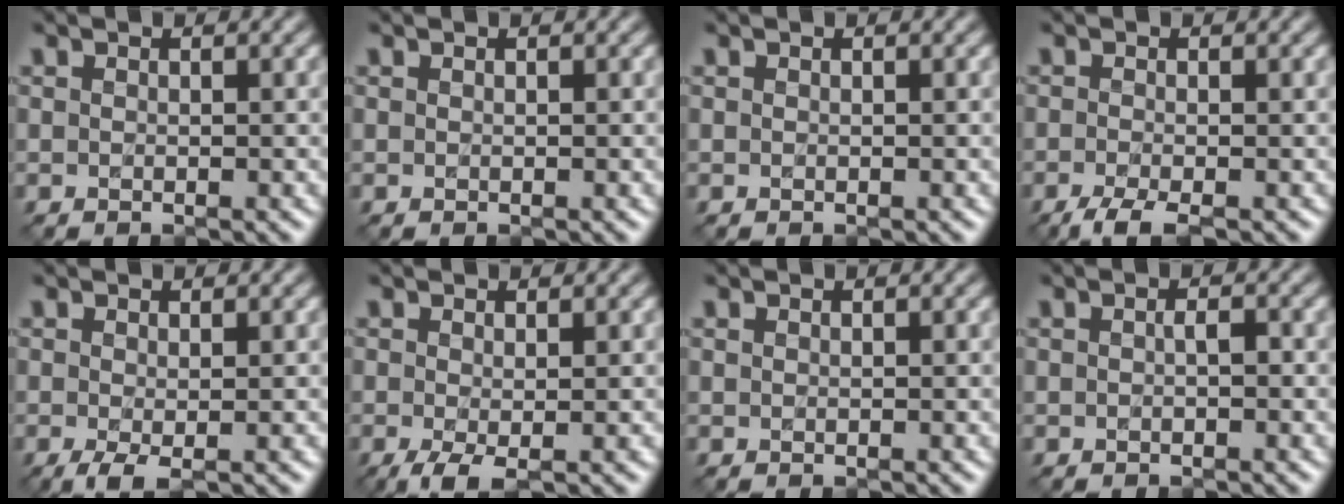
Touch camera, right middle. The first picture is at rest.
{"total": 0.0}
{"total": 0.0}
{"total": 2.7, "force": [-1.9, 0.5, 1.9], "torque": [-0.036, -0.006, -0.043]}
{"total": 1.8, "force": [-0.5, 0.3, 1.6], "torque": [-0.035, -0.007, -0.012]}
{"total": 2.2, "force": [-0.8, 0.5, 2.0], "torque": [-0.044, -0.006, -0.017]}
{"total": 0.0}
{"total": 0.9, "force": [-0.1, 0.1, 0.8], "torque": [-0.012, 0.002, 0.000]}